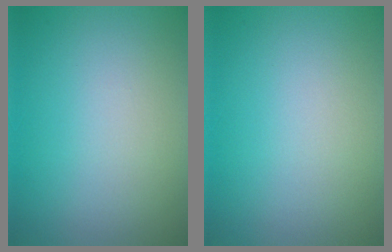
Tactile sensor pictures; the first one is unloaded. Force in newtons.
{"total": 0.0}